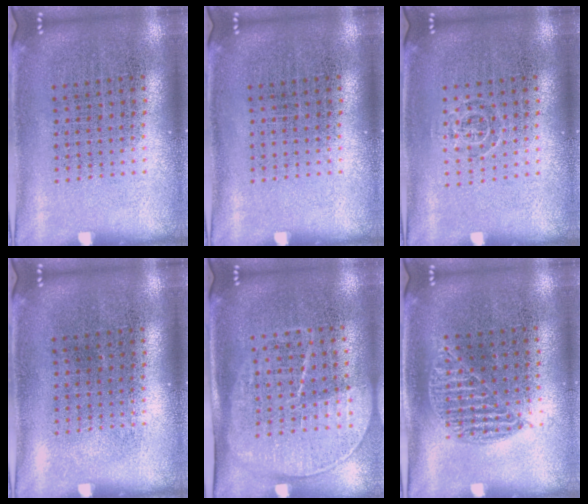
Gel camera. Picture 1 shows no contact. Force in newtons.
{"total": 0.0}
{"total": 0.7, "press": 0.6, "slide": 0.5}
{"total": 0.0}
{"total": 1.6, "press": 1.3, "slide": 0.9}
{"total": 0.9, "press": 0.8, "slide": 0.4}